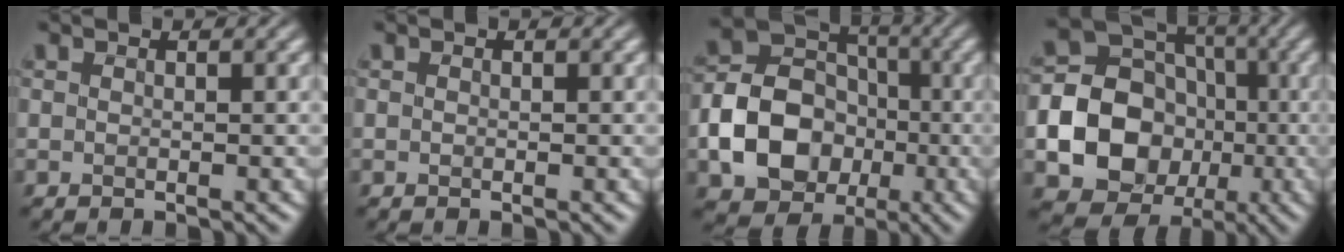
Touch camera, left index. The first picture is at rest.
{"total": 0.0}
{"total": 9.1, "force": [-2.4, 7.1, 5.1], "torque": [-0.085, 0.001, -0.048]}
{"total": 17.7, "force": [-3.4, 16.2, 6.4], "torque": [-0.152, -0.024, -0.077]}